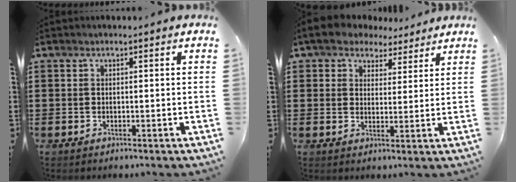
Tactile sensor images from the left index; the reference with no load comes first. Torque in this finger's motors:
{"motor_torque": [2.14, 0.00, 1.00, 0.21]}